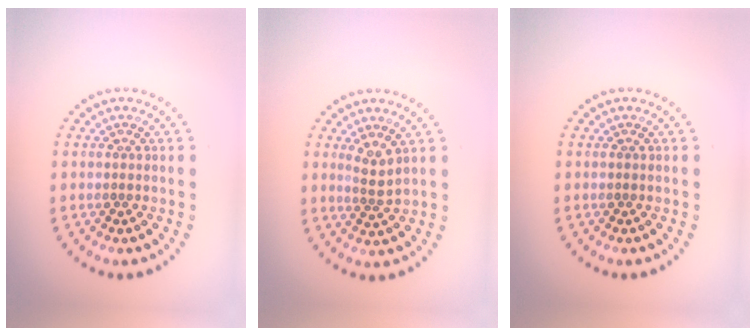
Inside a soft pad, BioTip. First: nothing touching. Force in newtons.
{"total": 1.9, "press": 1.4, "slide": 1.2}
{"total": 0.0}